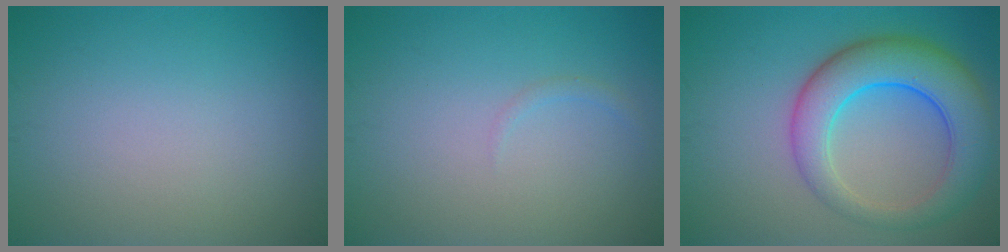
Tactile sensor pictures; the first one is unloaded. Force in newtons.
{"total": 0.6, "press": 0.6, "slide": 0.1}
{"total": 8.0, "press": 8.0, "slide": 0.2}